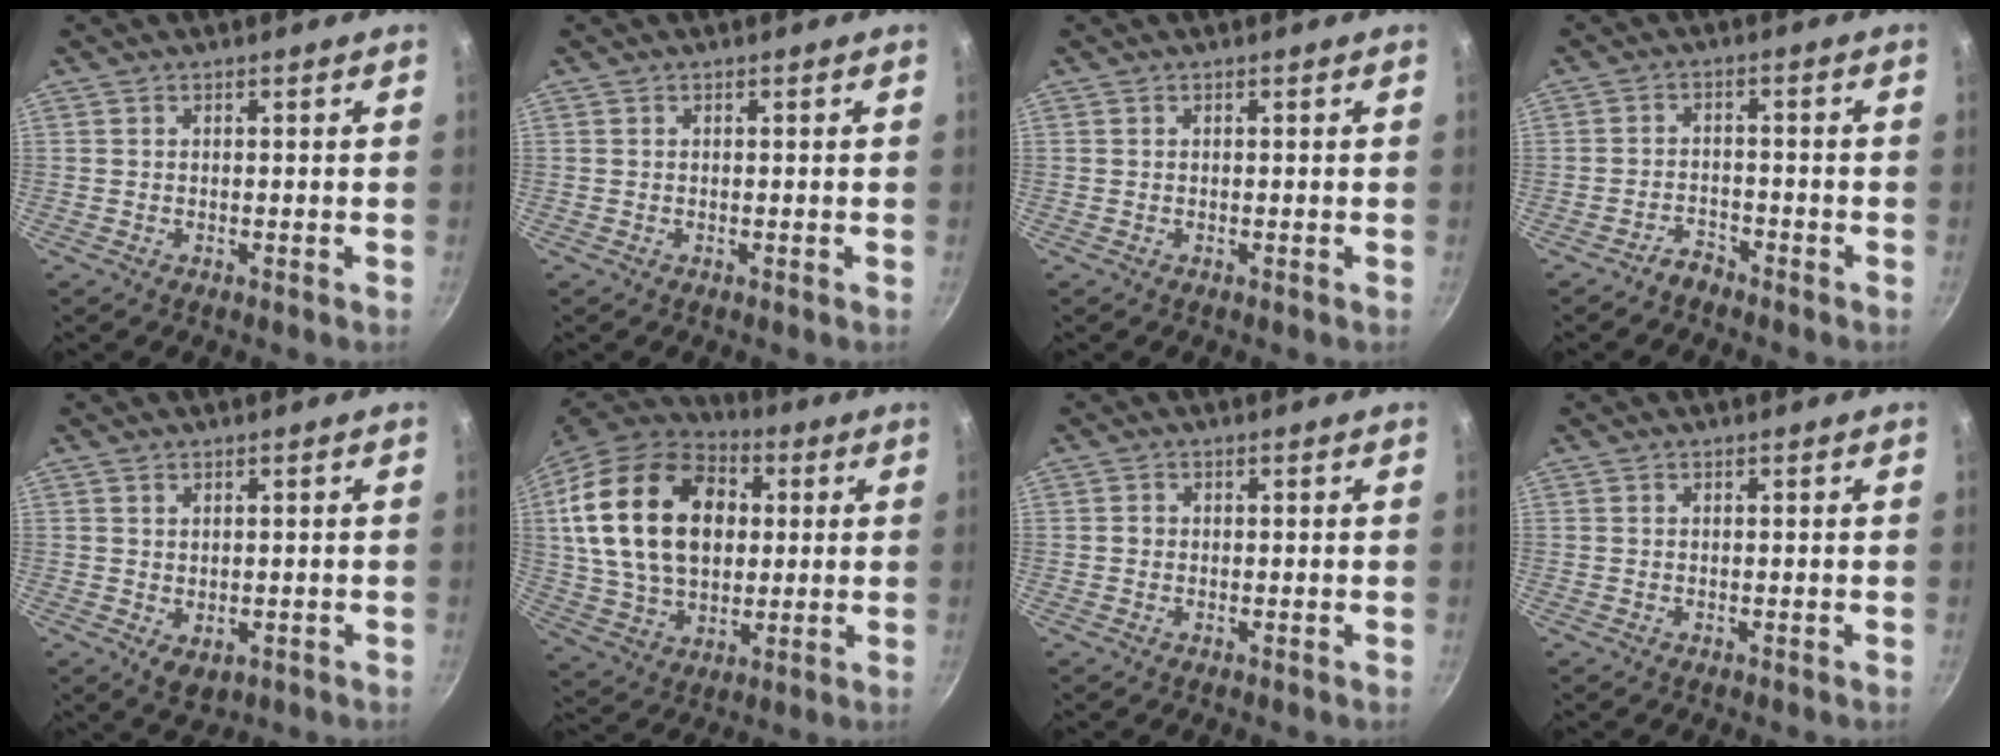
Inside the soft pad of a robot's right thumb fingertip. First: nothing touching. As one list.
[{"total": 0.0}, {"total": 0.0}, {"total": 2.9, "force": [-2.6, 1.2, 0.5], "torque": [0.004, 0.033, -0.045]}, {"total": 3.3, "force": [0.0, 2.5, 2.1], "torque": [-0.024, -0.008, 0.006]}, {"total": 26.4, "force": [5.0, 18.0, 18.6], "torque": [-0.323, 0.011, 0.090]}, {"total": 0.8, "force": [-0.1, 0.8, 0.2], "torque": [-0.001, 0.003, -0.004]}, {"total": 0.0}]